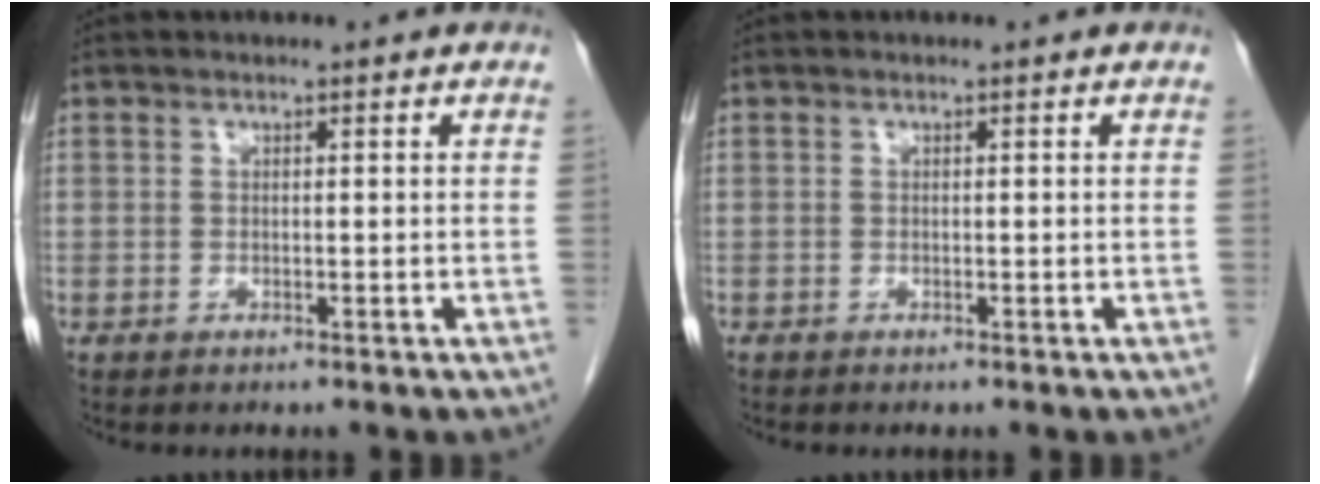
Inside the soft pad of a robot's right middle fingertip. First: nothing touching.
{"total": 0.0}